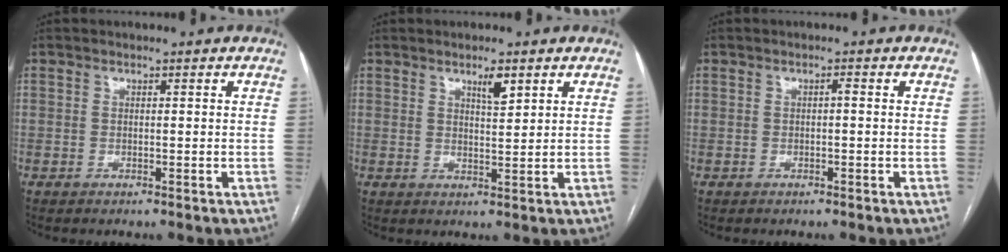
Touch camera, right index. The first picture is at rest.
{"total": 3.0, "force": [1.9, 0.6, 2.3], "torque": [-0.041, -0.003, 0.033]}
{"total": 0.6, "force": [-0.1, 0.1, 0.6], "torque": [-0.009, 0.003, -0.002]}